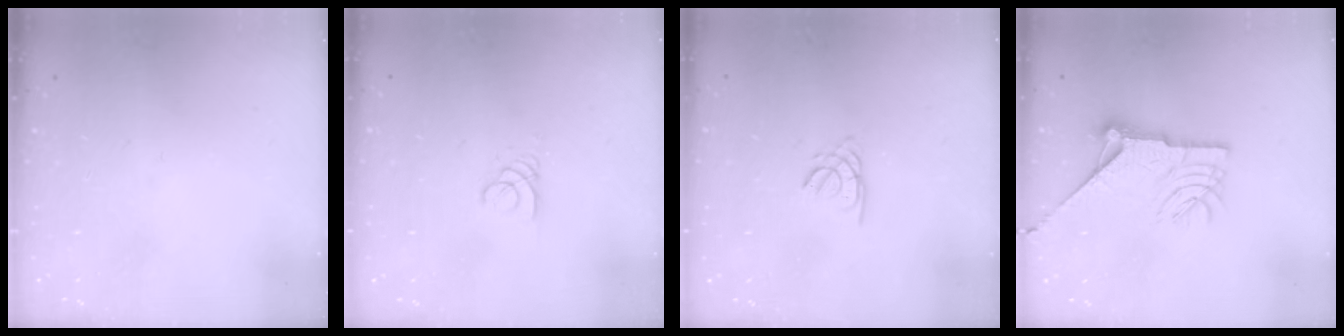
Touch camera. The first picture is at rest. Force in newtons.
{"total": 1.8, "press": 1.8, "slide": 0.2}
{"total": 1.6, "press": 1.5, "slide": 0.4}
{"total": 13.8, "press": 13.8, "slide": 0.6}